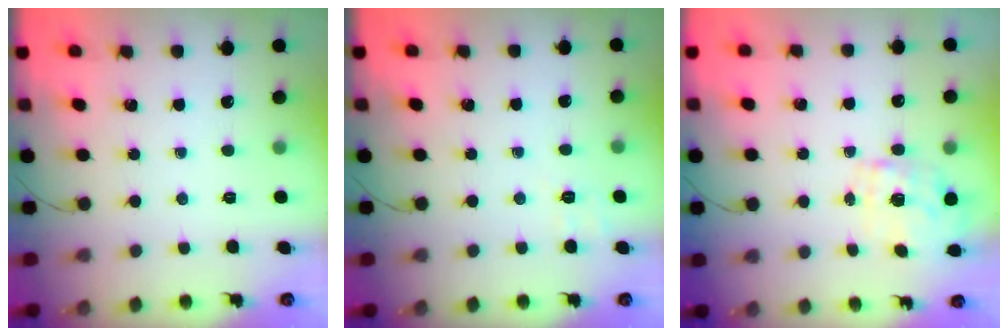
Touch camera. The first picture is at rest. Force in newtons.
{"total": 2.4, "press": 1.7, "slide": 1.7}
{"total": 2.2, "press": 2.2, "slide": 0.4}